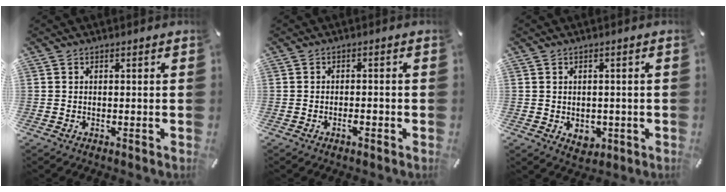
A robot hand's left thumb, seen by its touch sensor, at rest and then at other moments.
{"total": 1.8, "force": [-0.9, 0.7, 1.4], "torque": [-0.025, 0.003, -0.018]}
{"total": 3.1, "force": [-0.4, 2.8, 1.3], "torque": [-0.006, -0.001, -0.009]}